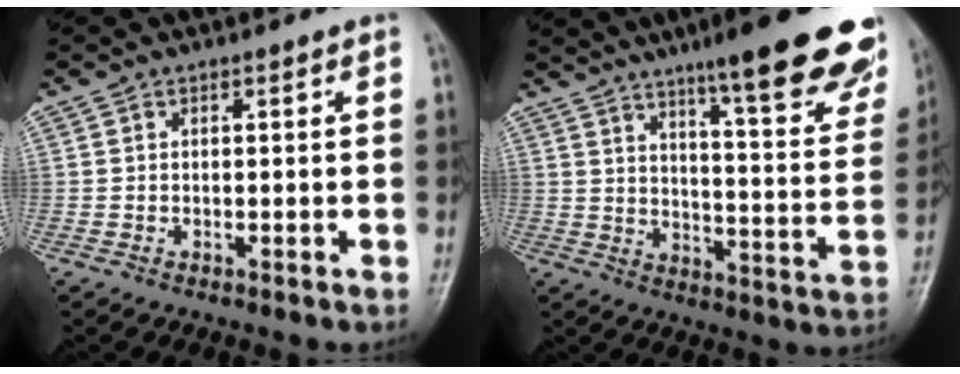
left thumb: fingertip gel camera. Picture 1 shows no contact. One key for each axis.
{"total": 24.5, "fx": 16.6, "fy": 4.5, "fz": 17.4, "tx": -0.203, "ty": -0.066, "tz": 0.221}